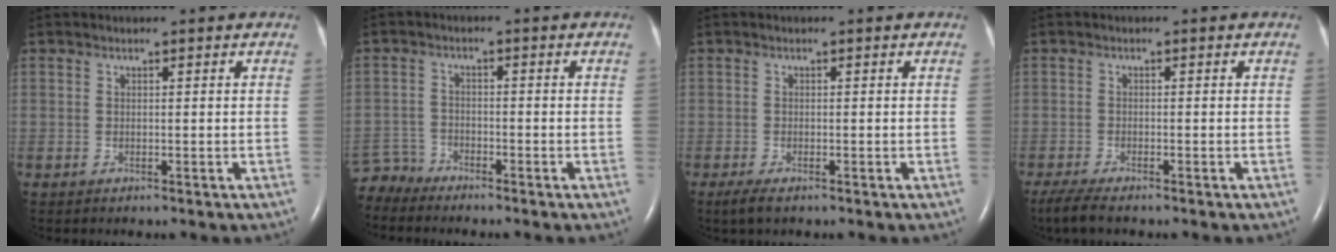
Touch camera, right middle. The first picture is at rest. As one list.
[{"total": 3.9, "force": [-3.8, 0.3, -0.6], "torque": [0.010, -0.010, -0.072]}, {"total": 2.1, "force": [-1.4, 0.6, 1.5], "torque": [-0.035, -0.007, -0.025]}, {"total": 4.1, "force": [-3.3, 0.6, 2.4], "torque": [-0.050, -0.013, -0.055]}]